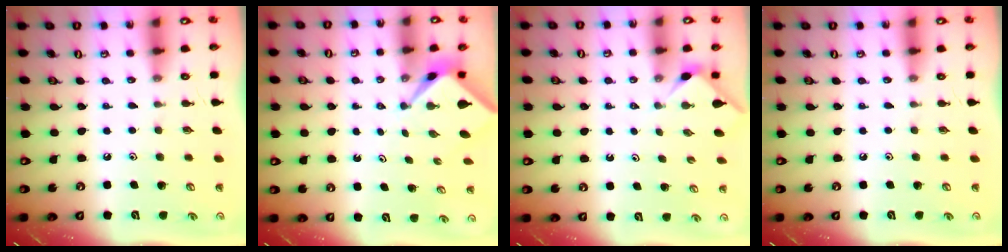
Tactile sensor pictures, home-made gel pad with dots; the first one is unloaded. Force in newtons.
{"total": 1.6, "press": 1.5, "slide": 0.2}
{"total": 2.5, "press": 2.5, "slide": 0.4}
{"total": 0.0}